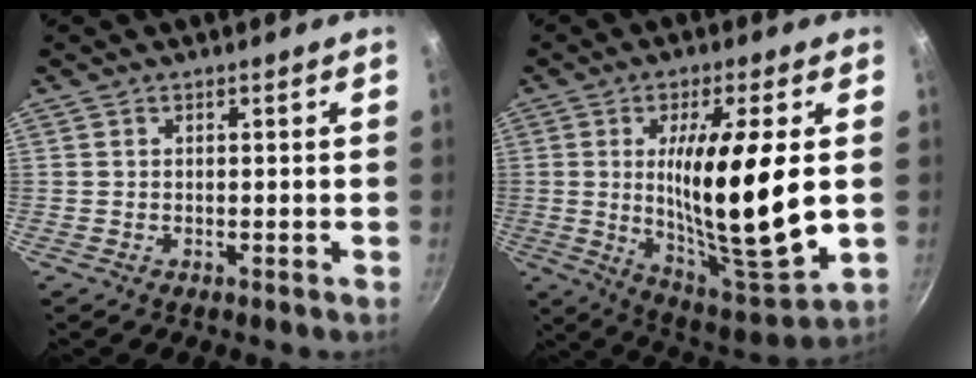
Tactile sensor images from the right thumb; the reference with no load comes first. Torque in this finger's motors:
{"motor_torque": [1.23, 3.78, 2.22, 0.12, 0.27]}